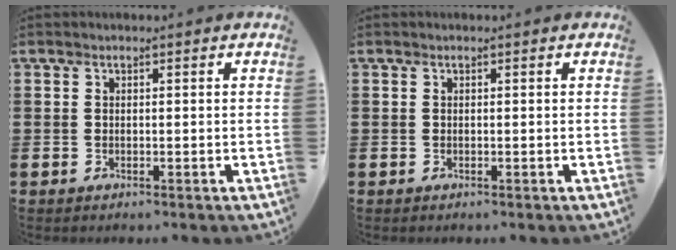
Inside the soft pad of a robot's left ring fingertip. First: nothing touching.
{"total": 0.0}